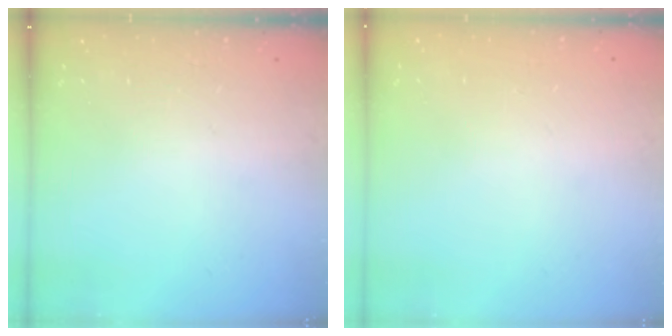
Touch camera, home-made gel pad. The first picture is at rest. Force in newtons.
{"total": 0.0}